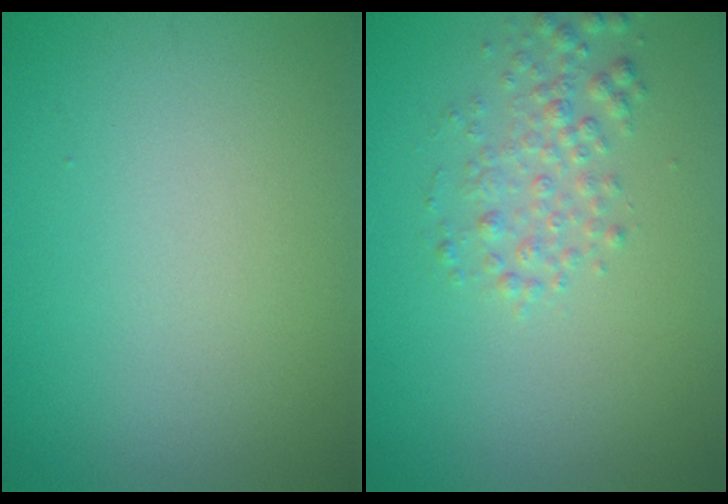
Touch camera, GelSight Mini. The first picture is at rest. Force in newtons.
{"total": 2.2, "press": 2.2, "slide": 0.0}